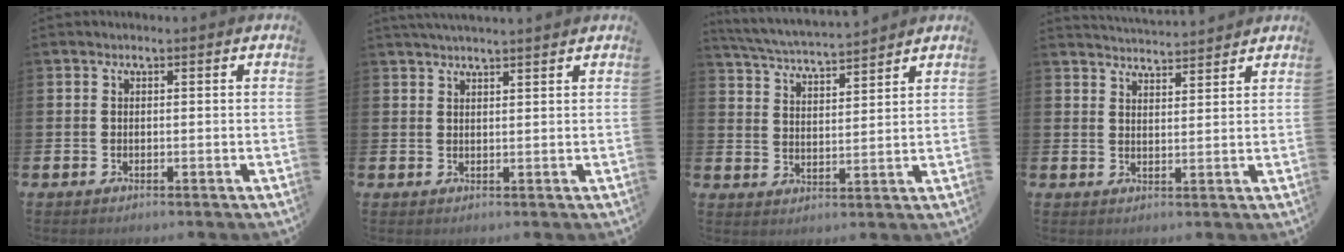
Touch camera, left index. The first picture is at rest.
{"total": 2.3, "force": [2.2, -0.3, 0.4], "torque": [-0.009, -0.008, 0.041]}
{"total": 5.1, "force": [5.0, 0.0, 0.7], "torque": [-0.039, -0.033, 0.089]}
{"total": 3.9, "force": [3.9, -0.1, -0.1], "torque": [-0.006, -0.025, 0.072]}